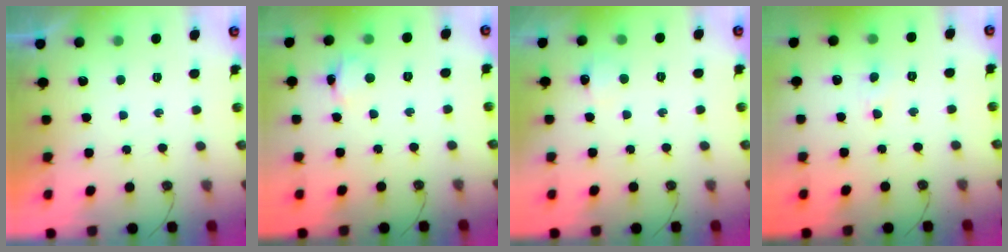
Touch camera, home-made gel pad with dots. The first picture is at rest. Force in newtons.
{"total": 2.9, "press": 2.9, "slide": 0.2}
{"total": 5.3, "press": 5.3, "slide": 0.9}
{"total": 4.1, "press": 4.1, "slide": 0.7}